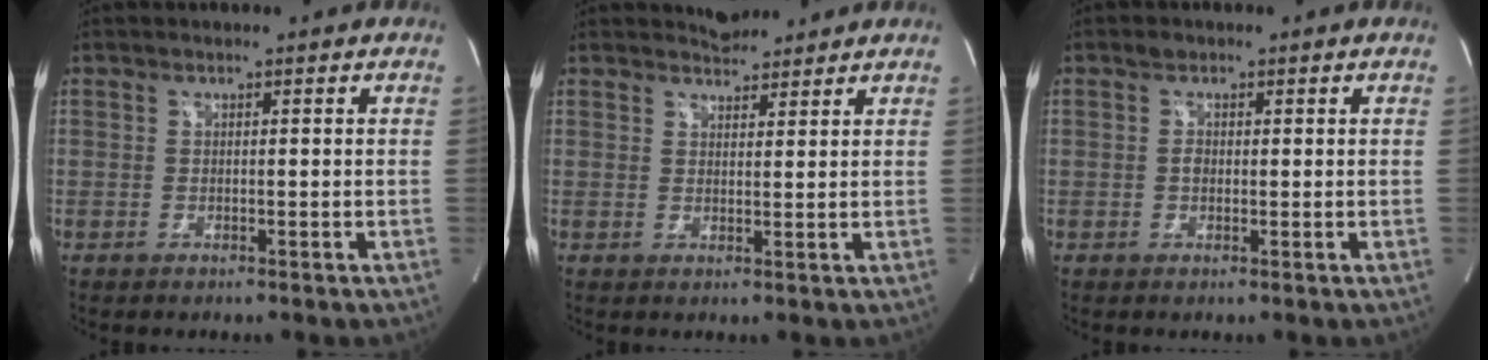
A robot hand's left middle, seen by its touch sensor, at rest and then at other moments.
{"total": 3.0, "force": [2.9, 0.8, 0.2], "torque": [-0.008, 0.006, 0.047]}
{"total": 1.2, "force": [0.3, 0.9, 0.7], "torque": [-0.020, 0.000, 0.004]}